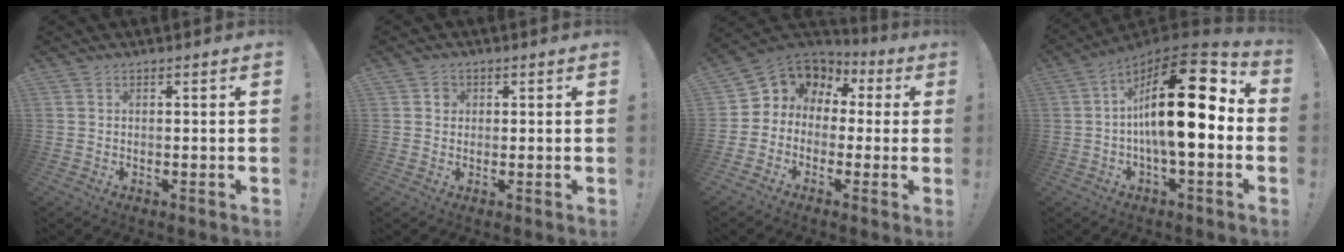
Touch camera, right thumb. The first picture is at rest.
{"total": 2.3, "force": [0.2, 2.2, 0.8], "torque": [-0.009, 0.005, 0.001]}
{"total": 6.4, "force": [0.2, 6.1, 1.9], "torque": [-0.024, -0.009, 0.009]}
{"total": 22.7, "force": [2.1, 7.9, 21.2], "torque": [-0.343, -0.012, 0.029]}